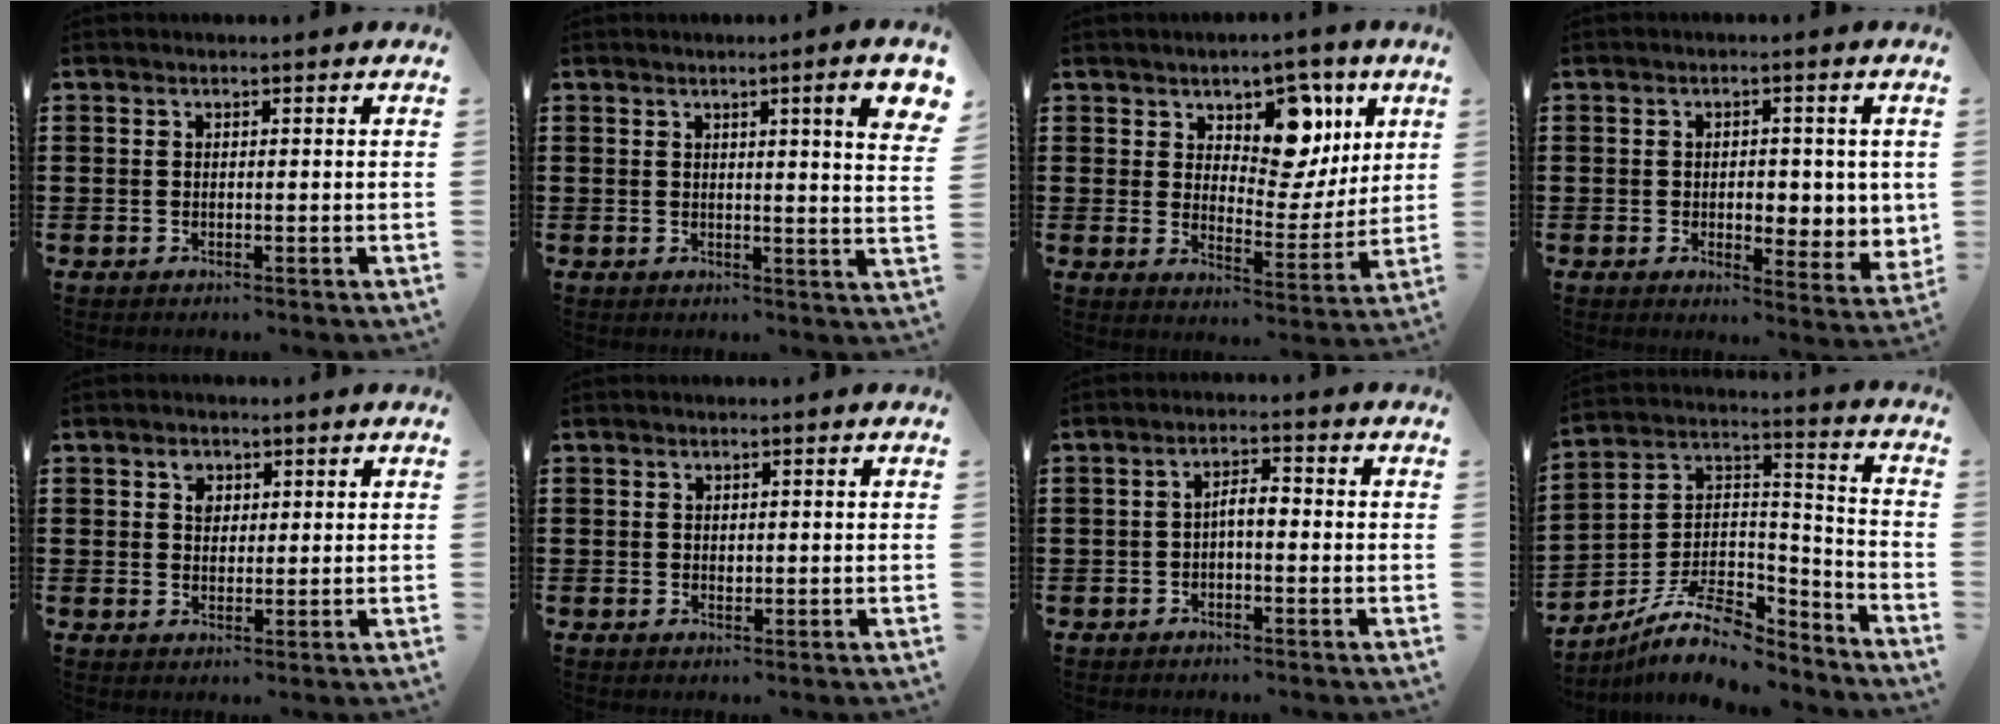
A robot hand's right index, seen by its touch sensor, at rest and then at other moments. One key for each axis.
{"total": 6.0, "fx": 2.6, "fy": 0.1, "fz": 5.5, "tx": -0.083, "ty": -0.007, "tz": 0.036}
{"total": 9.7, "fx": 5.9, "fy": 5.7, "fz": 5.2, "tx": -0.084, "ty": -0.027, "tz": 0.099}
{"total": 4.2, "fx": 0.1, "fy": 2.6, "fz": 3.3, "tx": -0.047, "ty": 0.000, "tz": -0.004}
{"total": 2.3, "fx": 1.1, "fy": 1.8, "fz": 1.0, "tx": -0.026, "ty": 0.008, "tz": 0.020}
{"total": 0.6, "fx": 0.2, "fy": 0.5, "fz": 0.3, "tx": -0.008, "ty": 0.001, "tz": 0.004}
{"total": 2.6, "fx": -0.7, "fy": 0.9, "fz": 2.4, "tx": -0.045, "ty": 0.008, "tz": -0.016}
{"total": 10.8, "fx": -8.1, "fy": 4.3, "fz": 5.7, "tx": -0.113, "ty": 0.023, "tz": -0.154}